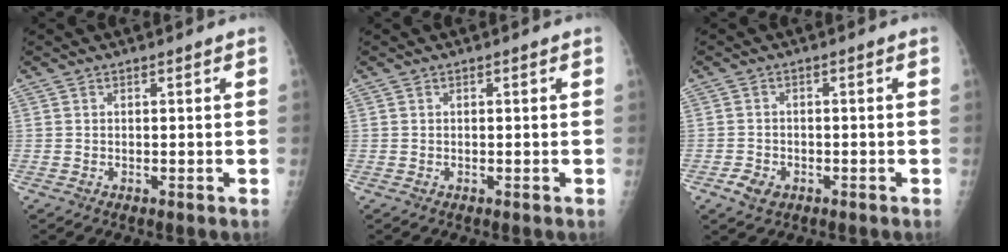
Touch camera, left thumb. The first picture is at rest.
{"total": 0.0}
{"total": 3.4, "force": [-1.7, 2.4, 1.7], "torque": [-0.027, 0.006, -0.026]}